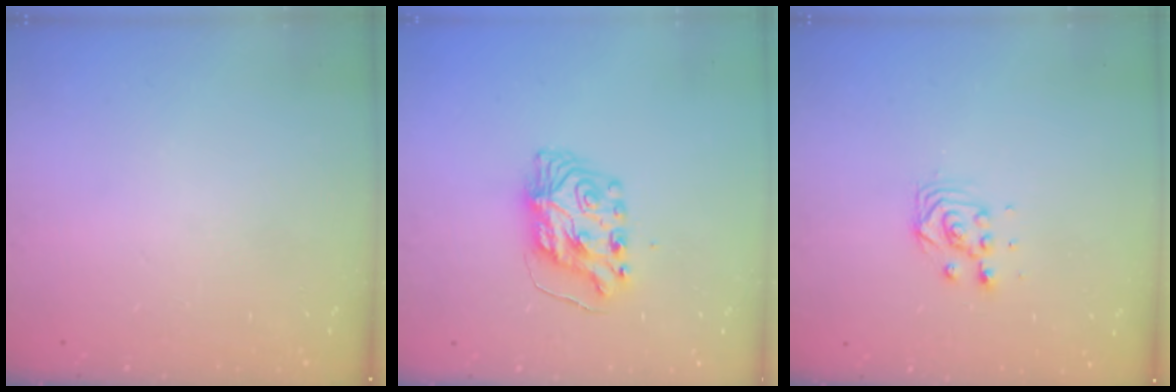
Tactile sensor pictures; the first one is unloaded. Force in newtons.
{"total": 9.3, "press": 9.3, "slide": 0.9}
{"total": 5.3, "press": 5.2, "slide": 0.2}